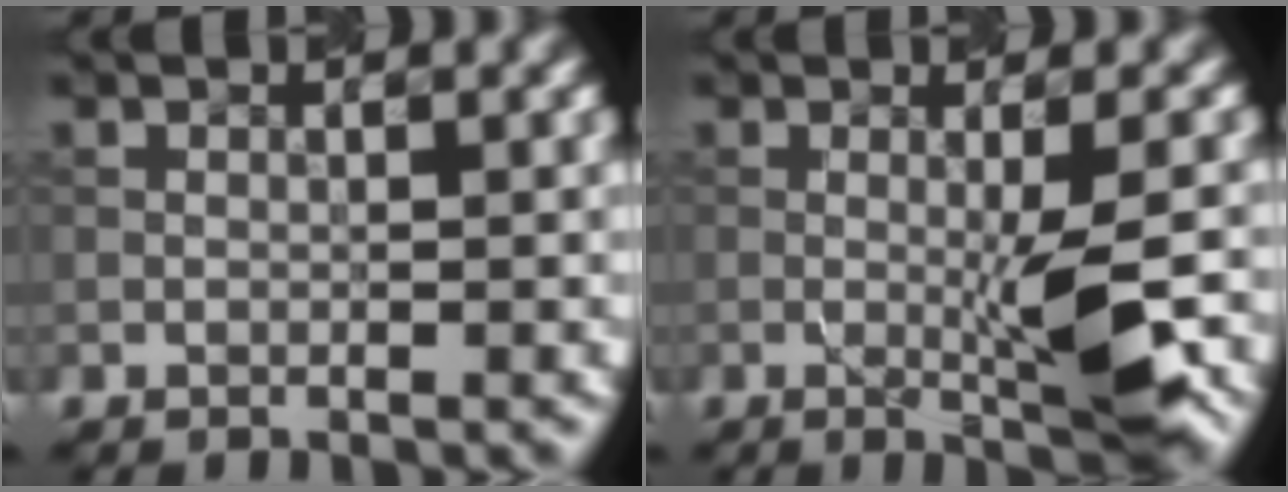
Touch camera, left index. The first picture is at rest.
{"total": 4.7, "force": [-0.7, 0.8, 4.6], "torque": [-0.072, -0.007, -0.001]}